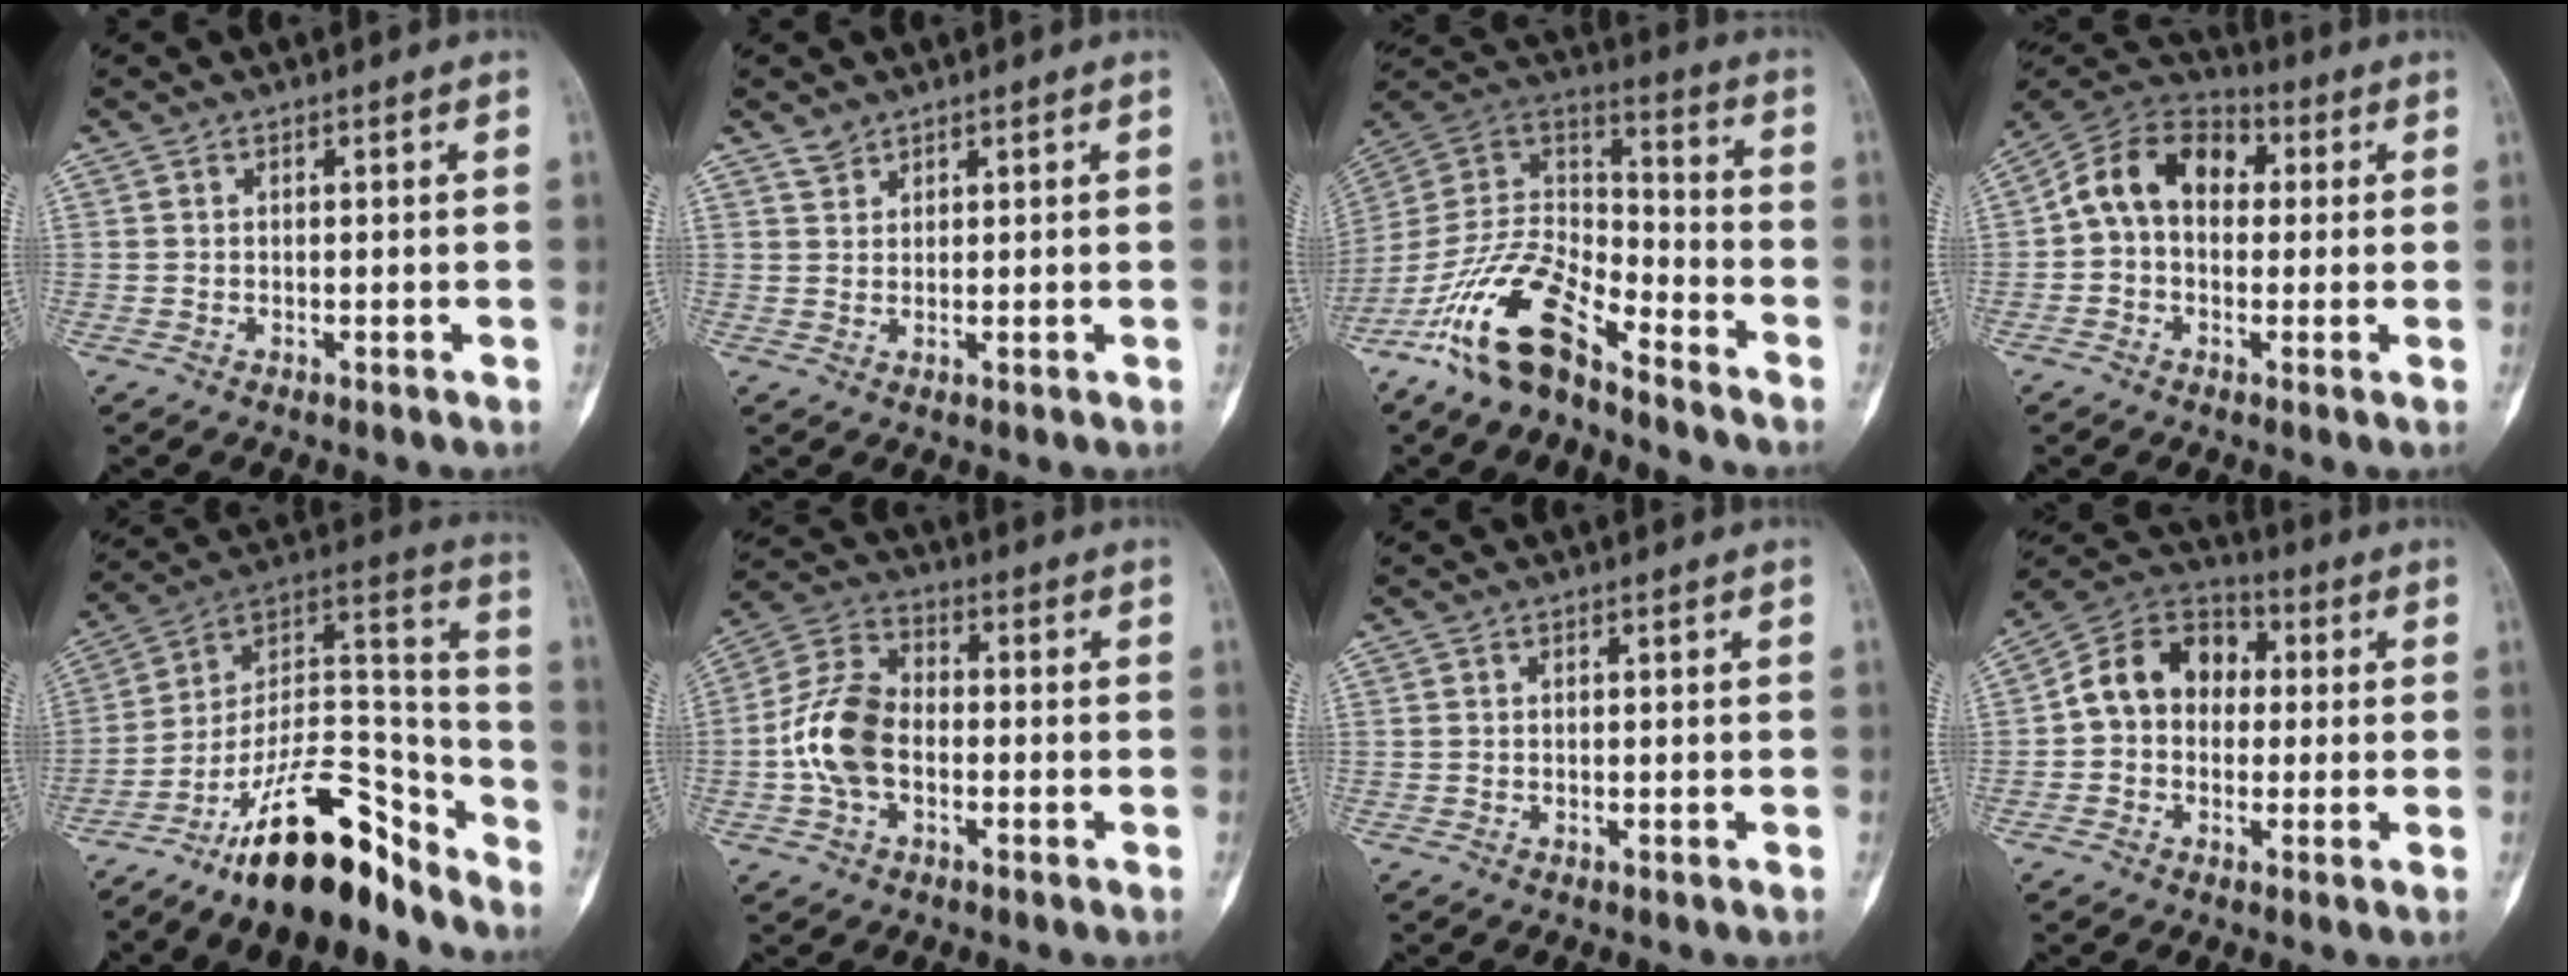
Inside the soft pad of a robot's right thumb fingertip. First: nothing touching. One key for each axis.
{"total": 1.8, "fx": 1.5, "fy": 1.0, "fz": 0.2, "tx": 0.009, "ty": -0.006, "tz": 0.027}
{"total": 17.2, "fx": -11.9, "fy": 6.7, "fz": 10.5, "tx": -0.185, "ty": 0.083, "tz": -0.227}
{"total": 12.7, "fx": 1.4, "fy": 9.2, "fz": 8.6, "tx": -0.123, "ty": 0.039, "tz": 0.009}
{"total": 21.7, "fx": -16.2, "fy": 7.5, "fz": 12.3, "tx": -0.168, "ty": 0.130, "tz": -0.277}
{"total": 11.2, "fx": -1.9, "fy": 7.3, "fz": 8.3, "tx": -0.162, "ty": 0.032, "tz": -0.046}
{"total": 0.0}
{"total": 12.3, "fx": 0.7, "fy": 9.7, "fz": 7.5, "tx": -0.101, "ty": 0.039, "tz": -0.004}